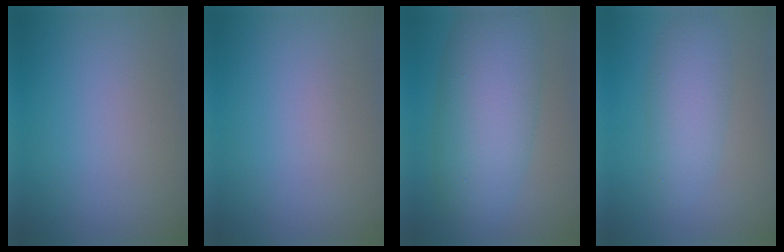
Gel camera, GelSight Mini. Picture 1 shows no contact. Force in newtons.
{"total": 0.0}
{"total": 8.7, "press": 8.7, "slide": 0.4}
{"total": 4.1, "press": 4.1, "slide": 0.1}